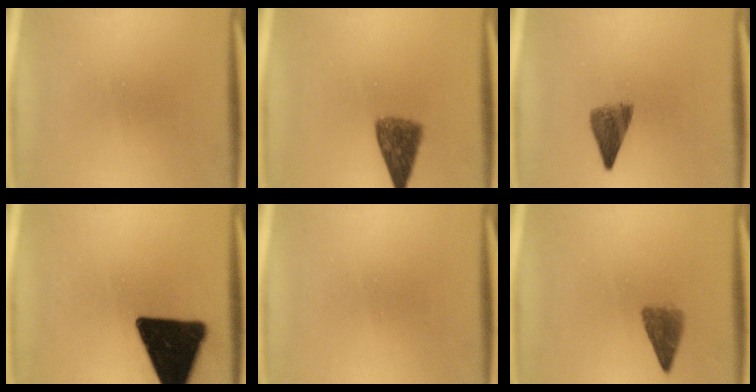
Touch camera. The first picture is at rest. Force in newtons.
{"total": 6.3}
{"total": 4.7}
{"total": 18.1}
{"total": 0.0}
{"total": 2.7}